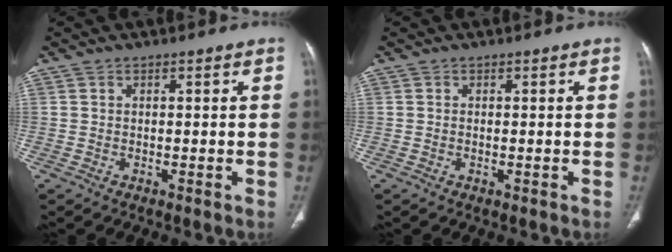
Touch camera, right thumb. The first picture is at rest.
{"total": 0.0}